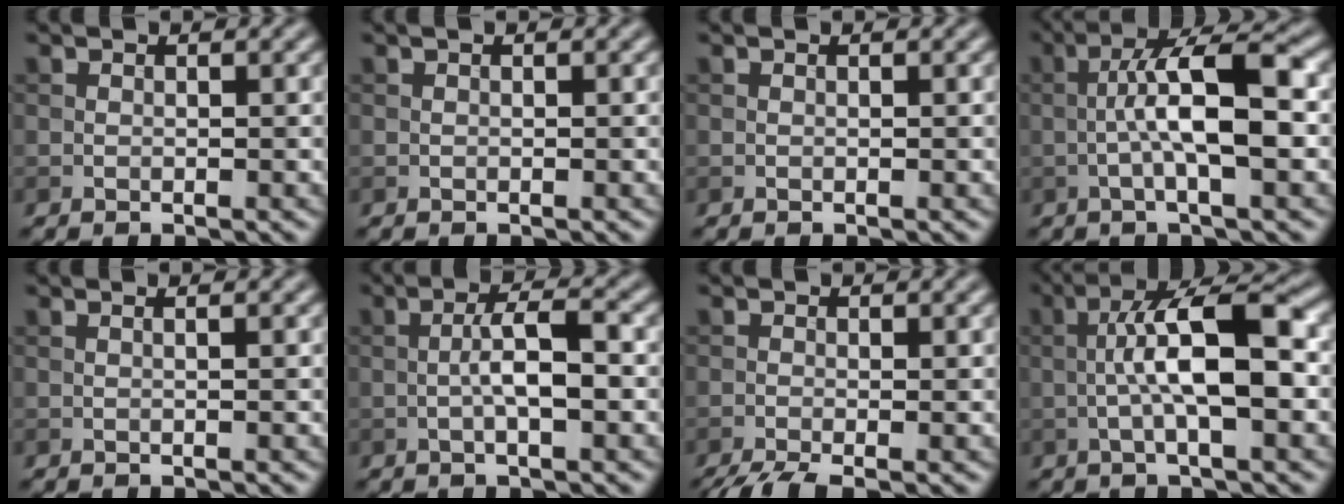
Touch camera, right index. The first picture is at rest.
{"total": 0.0}
{"total": 0.0}
{"total": 7.1, "force": [-0.8, 1.5, 6.9], "torque": [-0.118, 0.018, -0.018]}
{"total": 0.9, "force": [0.3, 0.3, 0.9], "torque": [-0.010, 0.002, -0.004]}
{"total": 3.9, "force": [-0.5, 0.9, 3.7], "torque": [-0.071, 0.007, -0.012]}
{"total": 3.5, "force": [-2.6, 0.6, 2.2], "torque": [-0.036, -0.008, -0.054]}
{"total": 7.8, "force": [-0.5, 1.9, 7.6], "torque": [-0.126, 0.019, -0.014]}